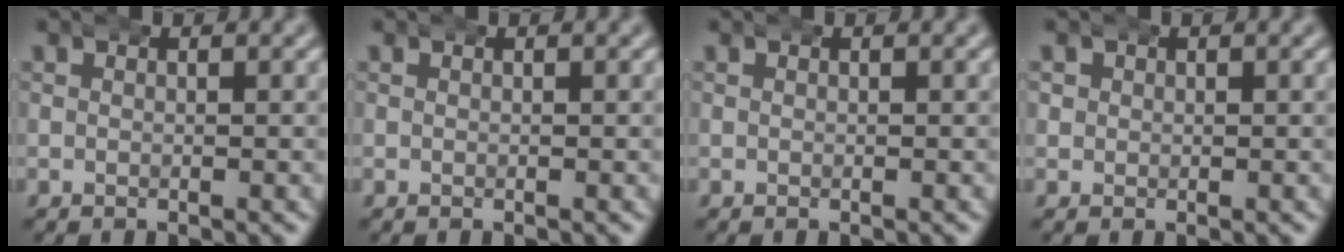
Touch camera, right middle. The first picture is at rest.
{"total": 0.0}
{"total": 0.0}
{"total": 1.5, "force": [0.2, 1.5, 0.5], "torque": [-0.013, -0.003, 0.005]}